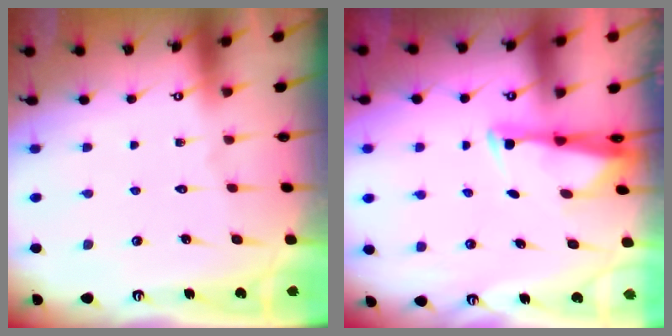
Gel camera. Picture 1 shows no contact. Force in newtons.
{"total": 2.9, "press": 2.8, "slide": 0.8}